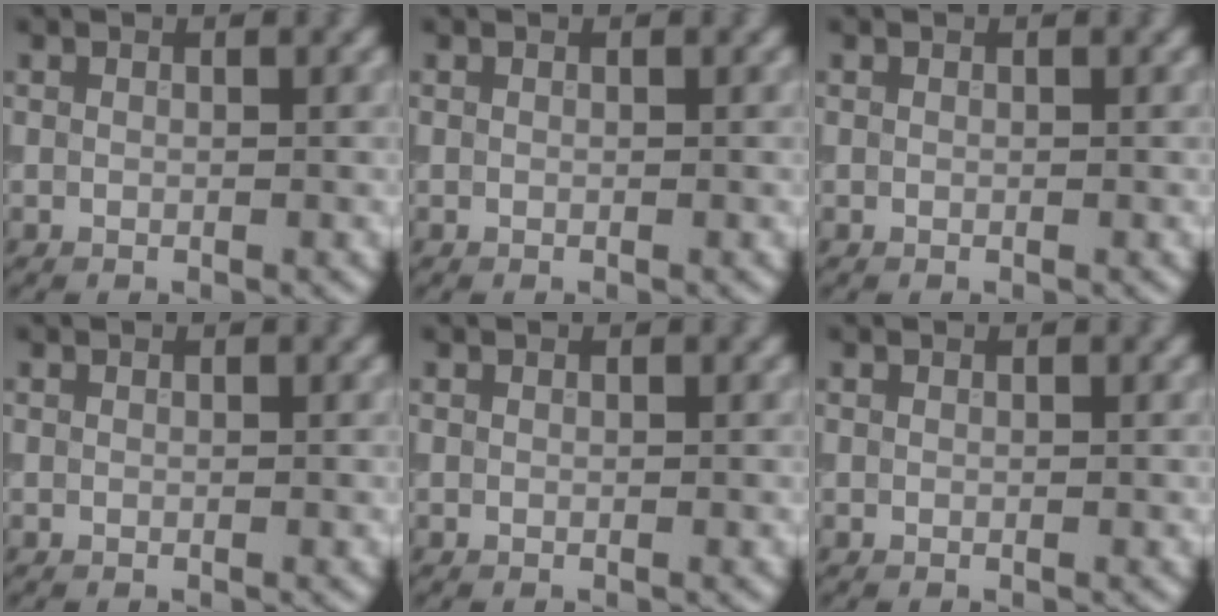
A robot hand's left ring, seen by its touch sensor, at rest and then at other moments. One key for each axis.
{"total": 0.0}
{"total": 0.0}
{"total": 0.0}
{"total": 0.0}
{"total": 0.0}